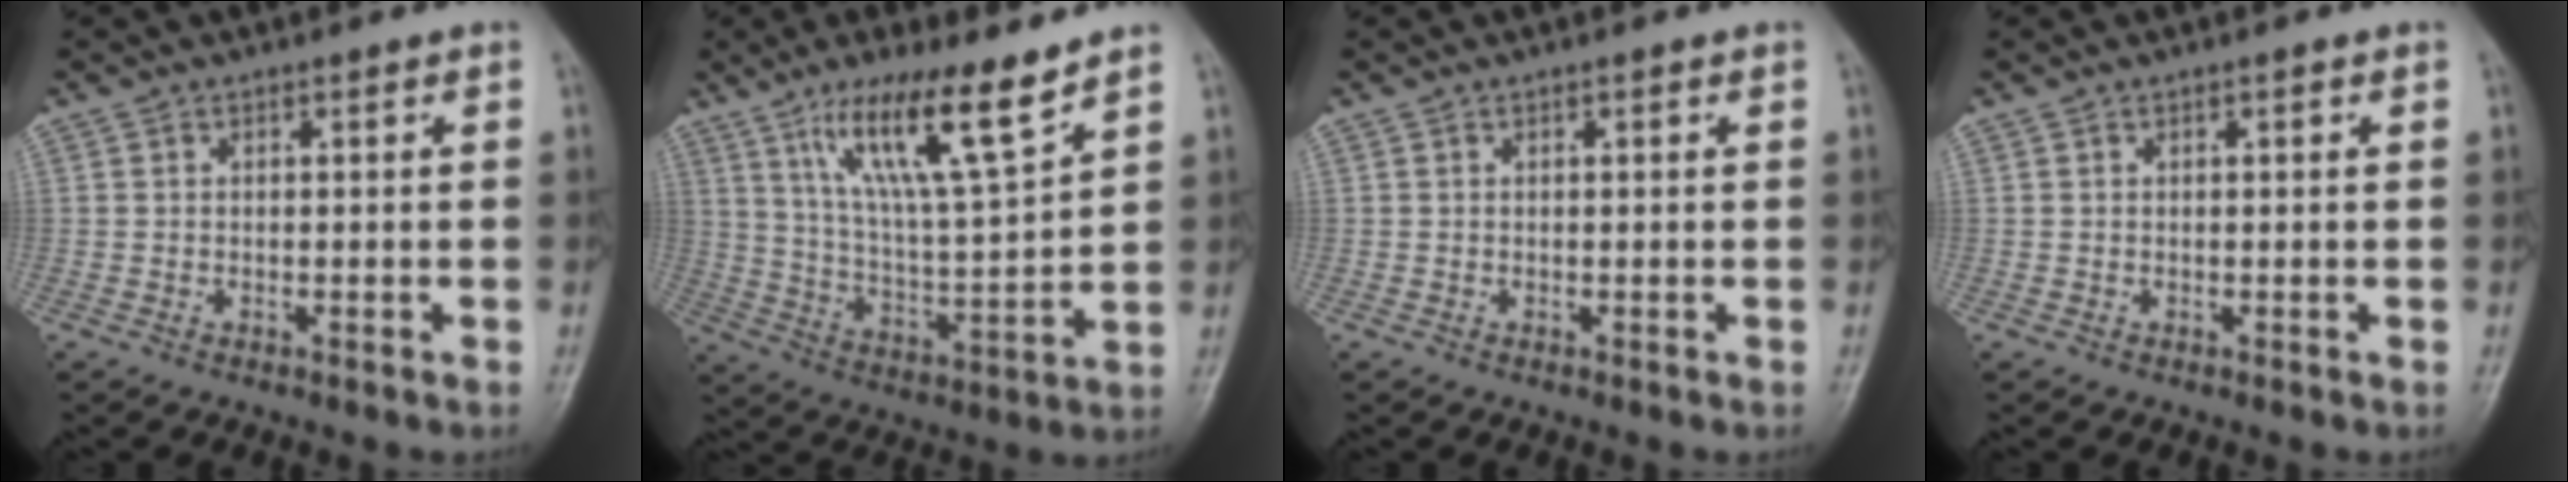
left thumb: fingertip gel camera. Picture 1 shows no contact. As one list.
[{"total": 15.0, "force": [9.6, 2.2, 11.3], "torque": [-0.194, -0.052, 0.182]}, {"total": 0.7, "force": [0.2, 0.2, 0.6], "torque": [-0.010, 0.001, 0.002]}, {"total": 0.9, "force": [0.3, 0.3, 0.8], "torque": [-0.012, 0.002, 0.003]}]